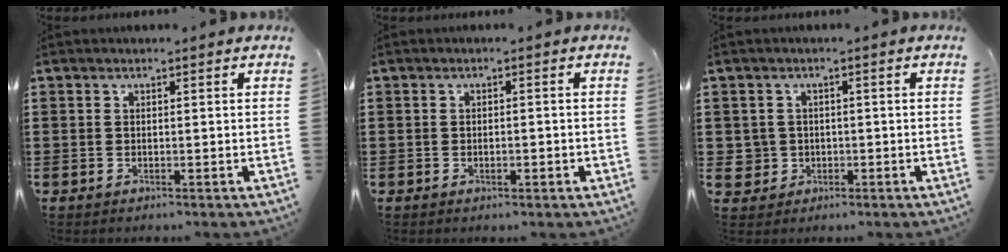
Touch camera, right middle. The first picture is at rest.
{"total": 1.0, "force": [-0.5, 0.3, 0.9], "torque": [-0.018, -0.004, -0.007]}
{"total": 3.0, "force": [-0.3, 3.0, 0.3], "torque": [-0.021, 0.008, -0.009]}